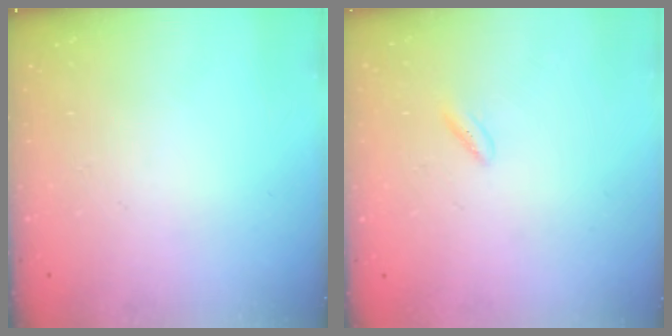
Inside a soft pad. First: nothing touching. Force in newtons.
{"total": 1.4, "press": 1.3, "slide": 0.6}